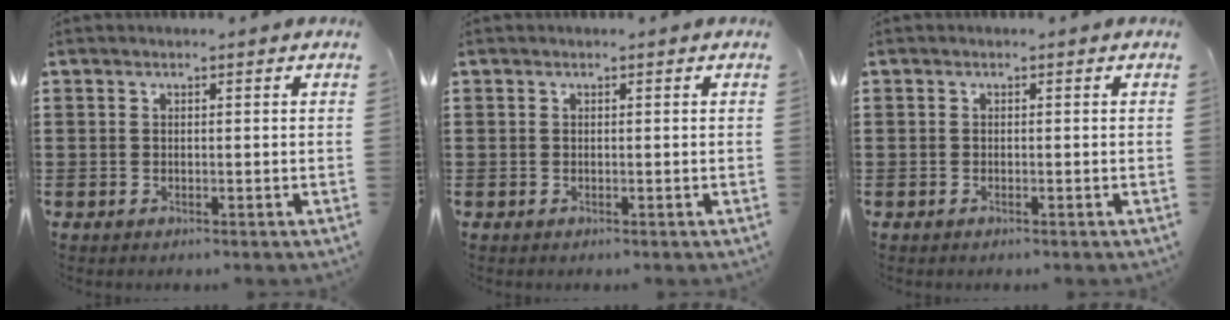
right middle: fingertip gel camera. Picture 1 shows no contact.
{"total": 0.0}
{"total": 0.0}